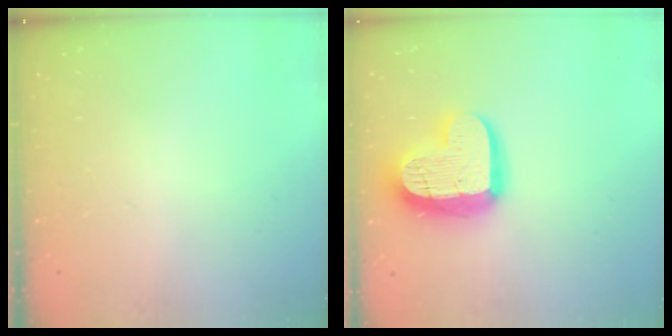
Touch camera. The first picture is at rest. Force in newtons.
{"total": 17.4, "press": 17.4, "slide": 1.7}